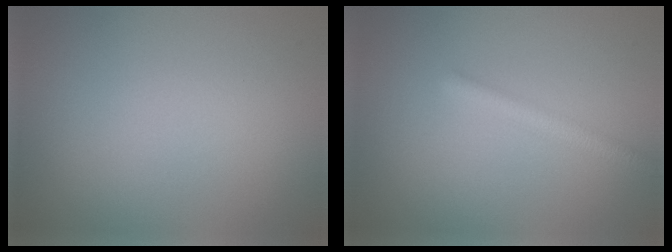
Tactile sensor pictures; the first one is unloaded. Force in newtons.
{"total": 2.1, "press": 2.1, "slide": 0.1}